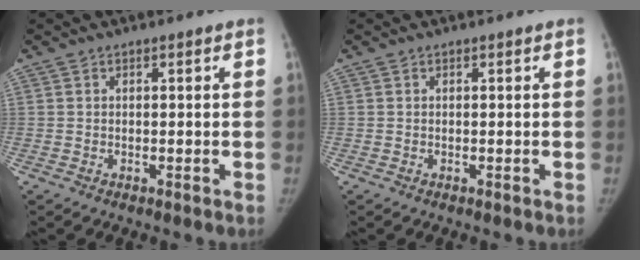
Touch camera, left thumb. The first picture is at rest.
{"total": 0.0}